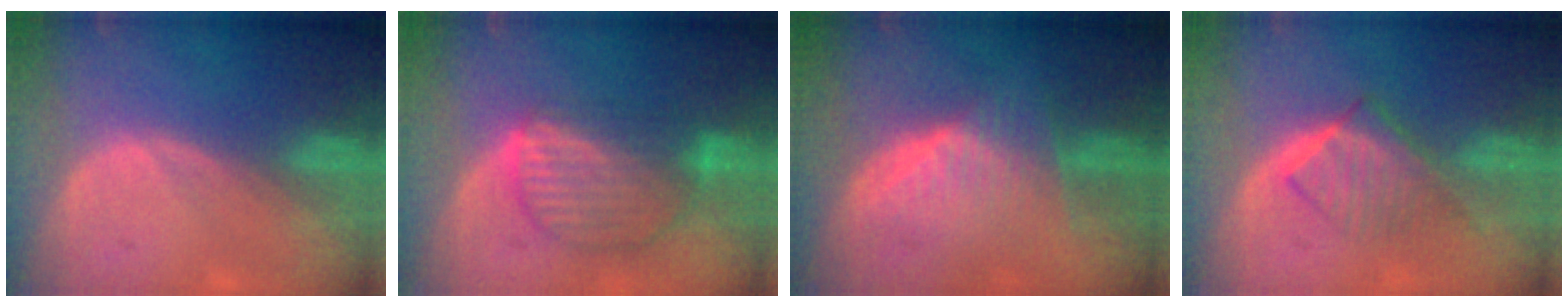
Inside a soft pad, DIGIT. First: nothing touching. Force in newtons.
{"total": 8.7, "press": 7.6, "slide": 4.1}
{"total": 7.0, "press": 6.5, "slide": 2.8}
{"total": 6.5, "press": 5.9, "slide": 2.7}